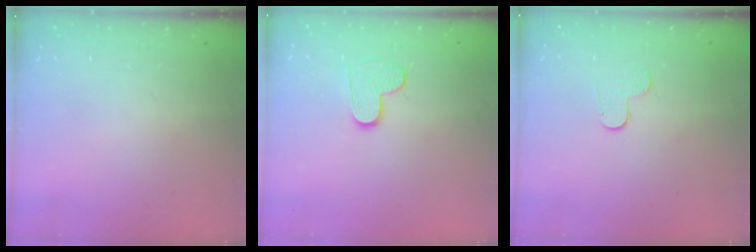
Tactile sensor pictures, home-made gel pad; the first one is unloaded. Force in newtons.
{"total": 6.3, "press": 6.3, "slide": 0.1}
{"total": 4.5, "press": 4.5, "slide": 0.4}